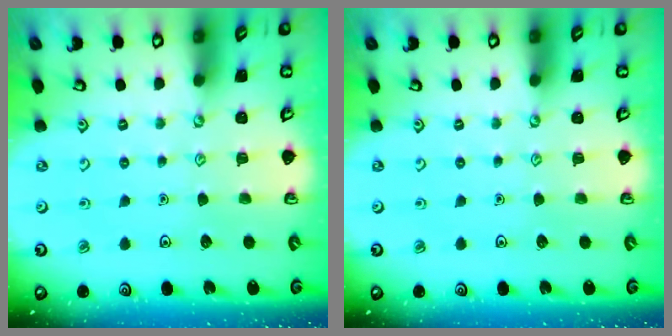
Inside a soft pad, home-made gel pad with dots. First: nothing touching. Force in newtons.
{"total": 0.0}